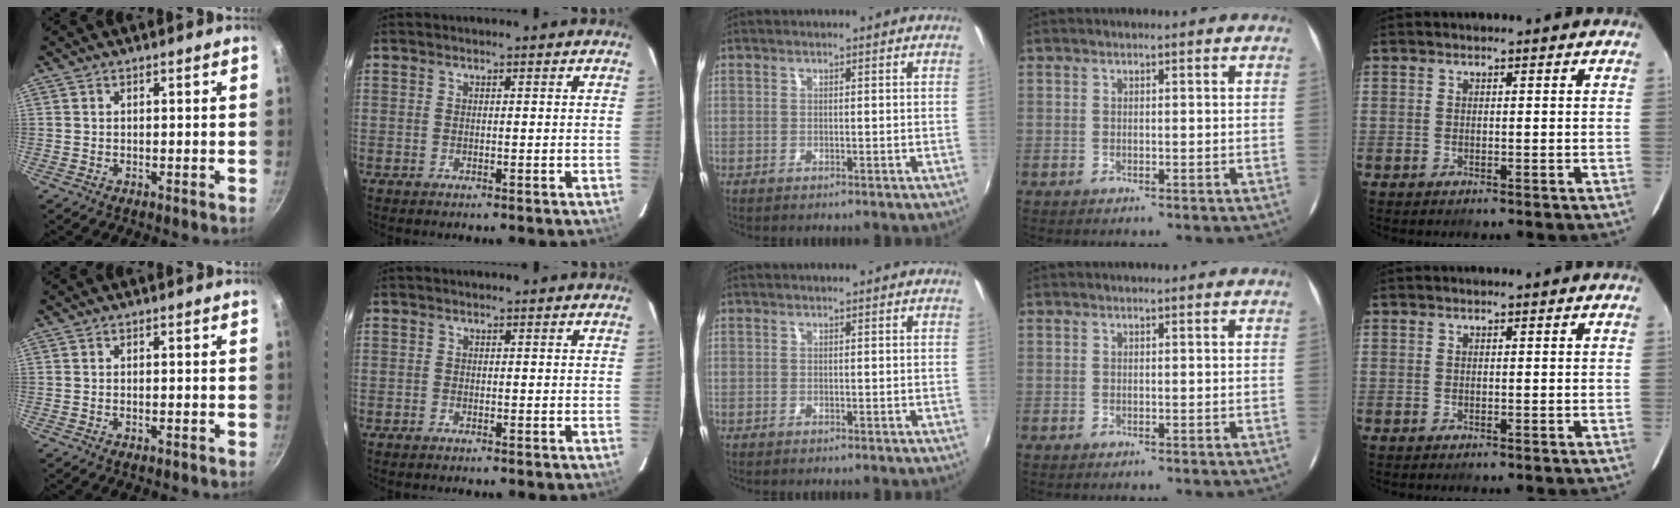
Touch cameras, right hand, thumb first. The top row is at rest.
{"thumb": {"total": 0.7, "force": [-0.3, 0.2, 0.6], "torque": [-0.010, 0.001, -0.004]}, "index": {"total": 0.6, "force": [-0.5, 0.3, 0.1], "torque": [-0.004, 0.001, -0.012]}}